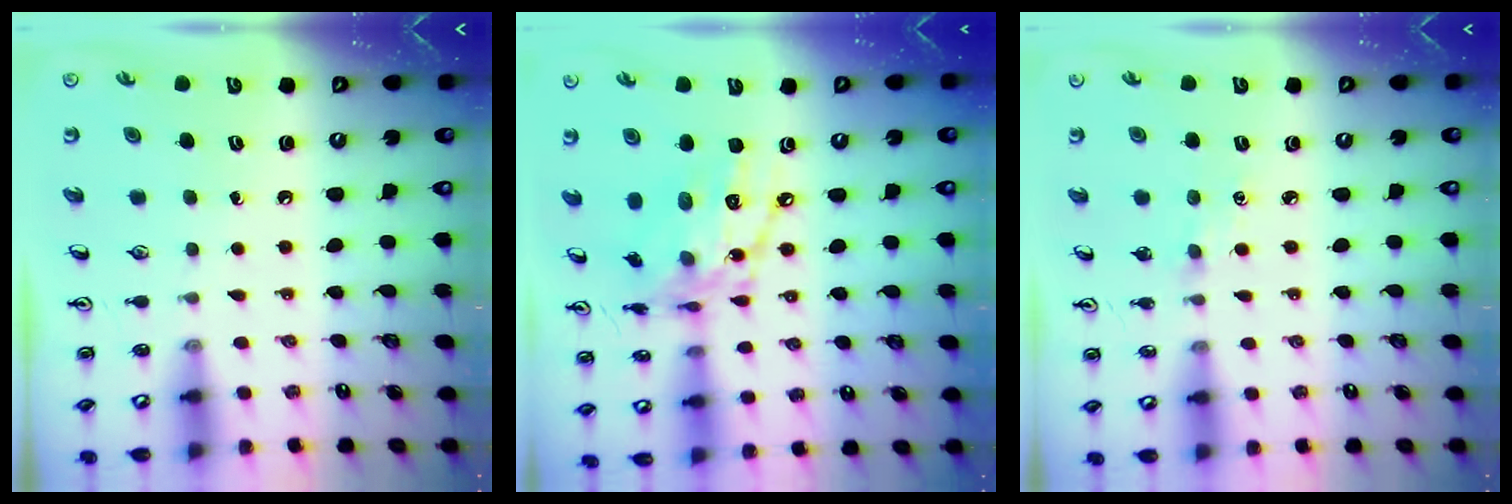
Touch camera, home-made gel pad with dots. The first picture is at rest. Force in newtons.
{"total": 16.7, "press": 16.6, "slide": 1.7}
{"total": 2.5, "press": 2.5, "slide": 0.2}